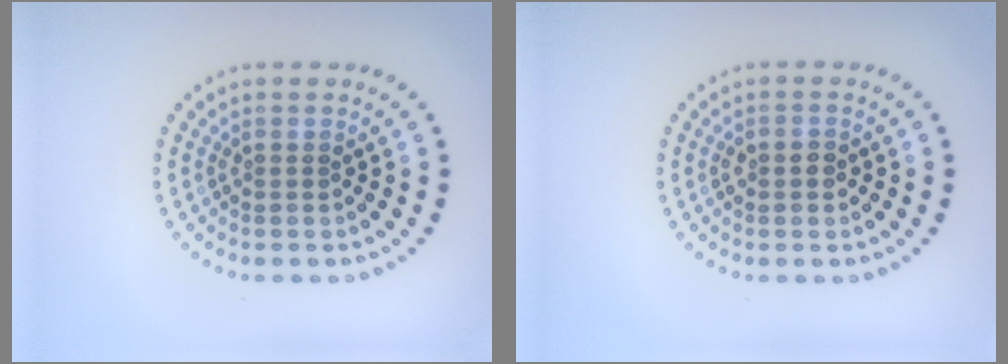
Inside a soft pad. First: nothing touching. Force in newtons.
{"total": 1.4, "press": 1.3, "slide": 0.4}